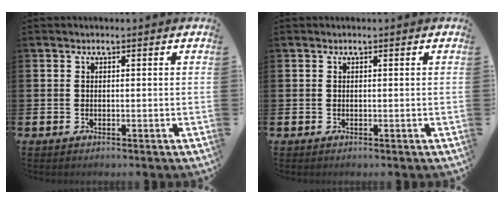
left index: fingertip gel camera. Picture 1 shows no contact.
{"total": 0.0}